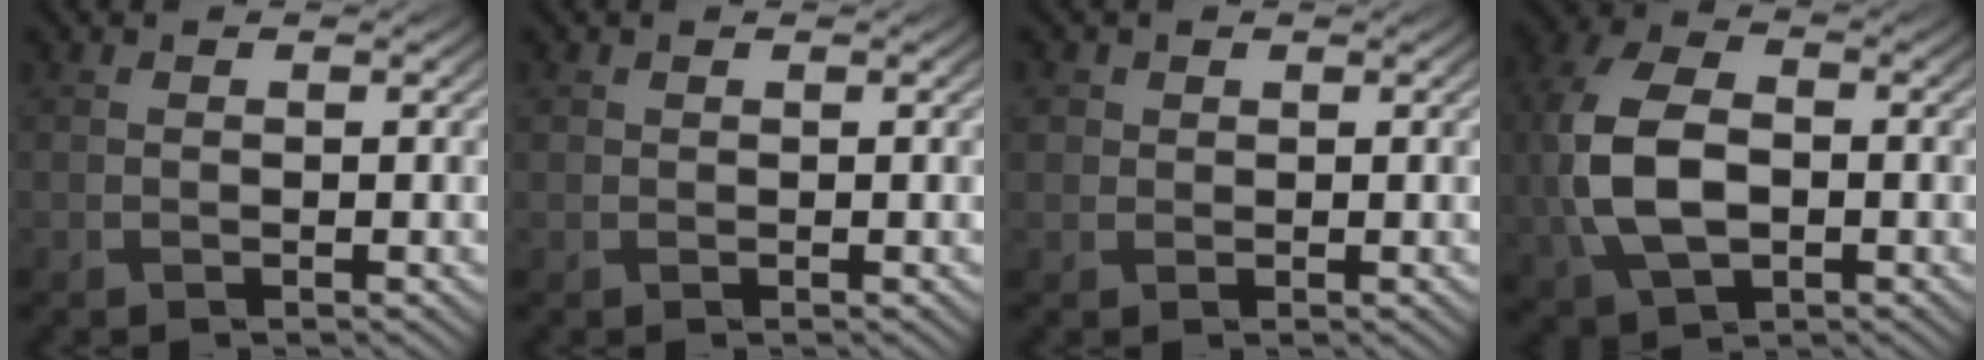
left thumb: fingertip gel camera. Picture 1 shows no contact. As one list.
[{"total": 0.5, "force": [0.1, 0.5, 0.1], "torque": [-0.002, -0.002, 0.002]}, {"total": 1.6, "force": [0.3, 1.5, 0.3], "torque": [-0.009, -0.004, 0.006]}, {"total": 10.7, "force": [-0.8, 7.0, 8.1], "torque": [-0.220, -0.007, -0.014]}]